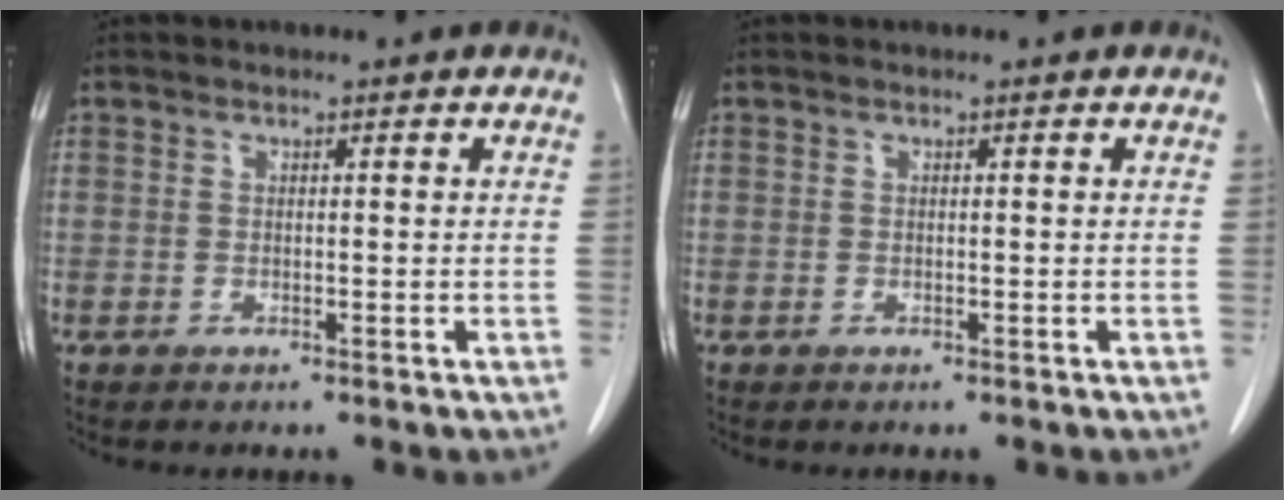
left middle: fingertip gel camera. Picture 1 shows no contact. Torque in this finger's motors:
{"motor_torque": [0.23, -0.31, -0.10, -0.01]}